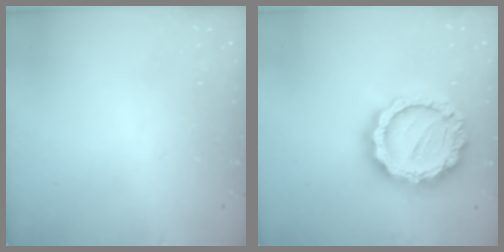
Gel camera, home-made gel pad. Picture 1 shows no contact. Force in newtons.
{"total": 18.3, "press": 18.2, "slide": 1.5}